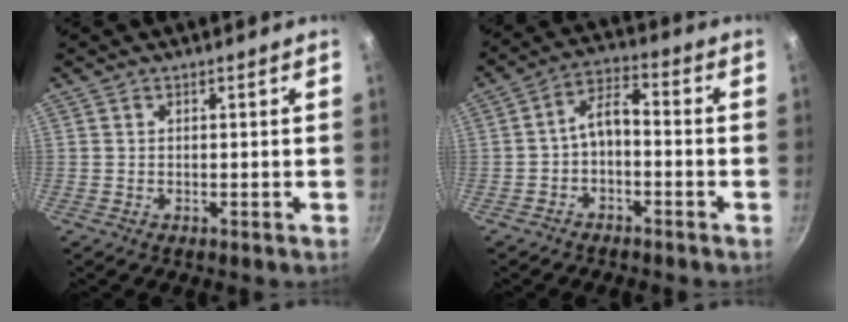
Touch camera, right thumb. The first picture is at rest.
{"total": 5.8, "force": [-2.1, 3.0, 4.5], "torque": [-0.077, 0.044, -0.040]}